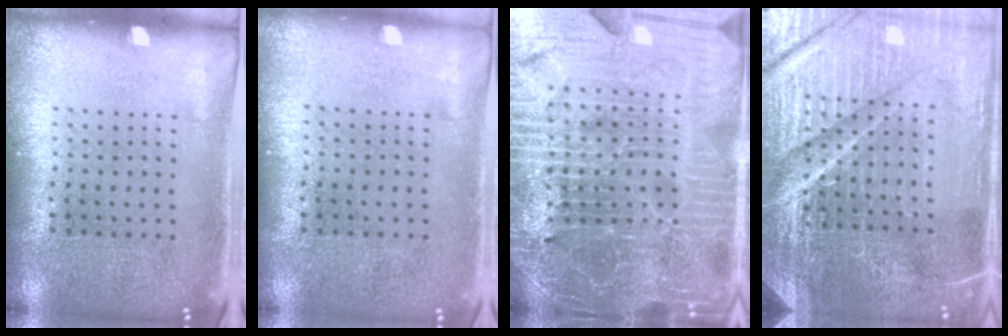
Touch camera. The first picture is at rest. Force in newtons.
{"total": 0.0}
{"total": 5.9, "press": 5.4, "slide": 2.3}
{"total": 5.6, "press": 5.2, "slide": 2.2}